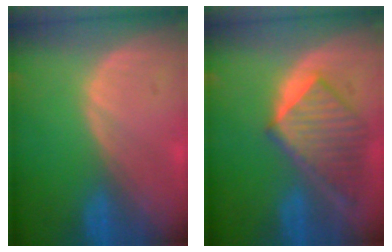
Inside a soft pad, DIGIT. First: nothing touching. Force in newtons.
{"total": 7.8, "press": 7.6, "slide": 1.8}